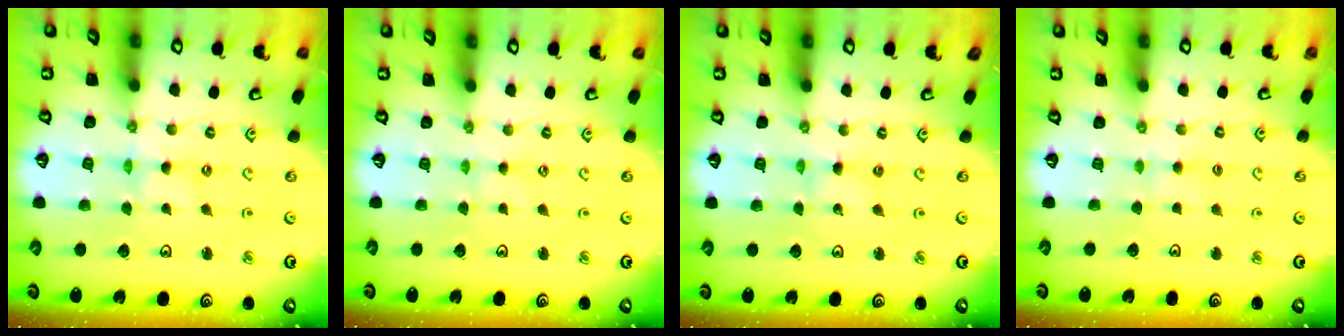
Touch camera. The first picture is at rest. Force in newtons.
{"total": 1.0, "press": 0.9, "slide": 0.2}
{"total": 1.6, "press": 1.6, "slide": 0.2}
{"total": 3.2, "press": 3.2, "slide": 0.5}